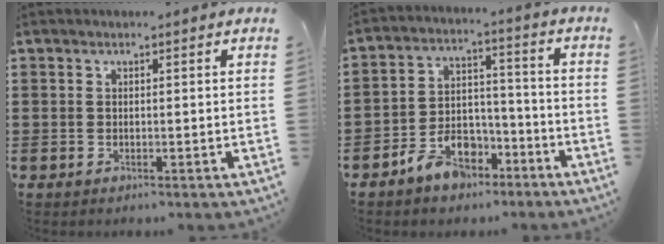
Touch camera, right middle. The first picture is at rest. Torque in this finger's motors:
{"motor_torque": [2.14, 0.00, 0.16, 0.13]}